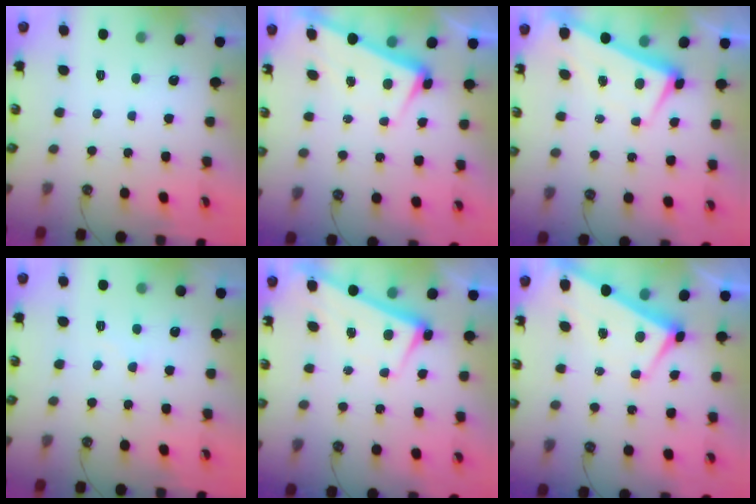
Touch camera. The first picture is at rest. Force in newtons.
{"total": 3.0, "press": 2.9, "slide": 0.8}
{"total": 1.6, "press": 0.6, "slide": 1.4}
{"total": 4.1, "press": 4.1, "slide": 0.5}
{"total": 2.8, "press": 2.8, "slide": 0.4}
{"total": 2.9, "press": 2.8, "slide": 0.9}